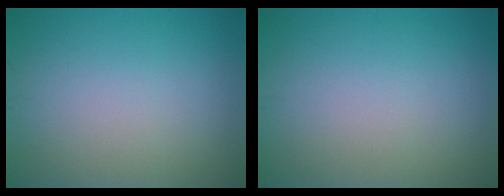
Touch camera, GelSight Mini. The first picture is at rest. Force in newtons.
{"total": 0.0}